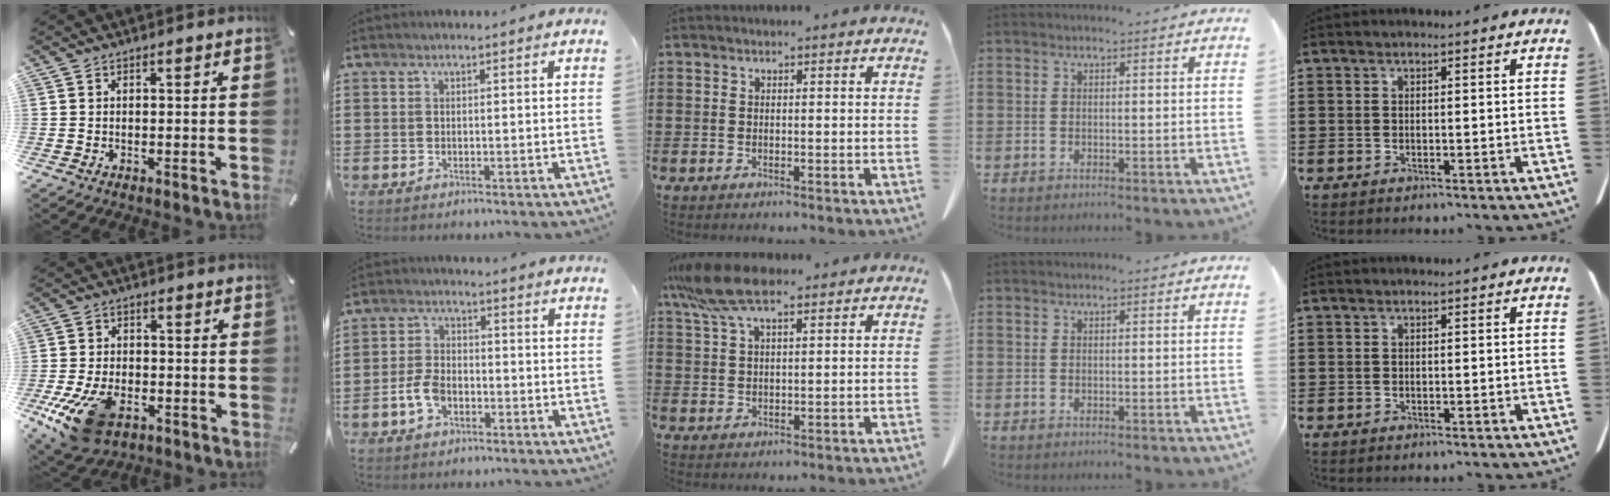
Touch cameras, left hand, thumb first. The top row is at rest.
{"thumb": {"total": 13.9, "force": [-6.9, 8.1, 8.9], "torque": [-0.184, 0.026, -0.116]}, "index": {"total": 4.7, "force": [-1.8, 2.8, 3.4], "torque": [-0.088, -0.003, -0.039]}, "middle": {"total": 8.7, "force": [6.1, 2.4, 5.8], "torque": [-0.139, -0.009, 0.109]}}